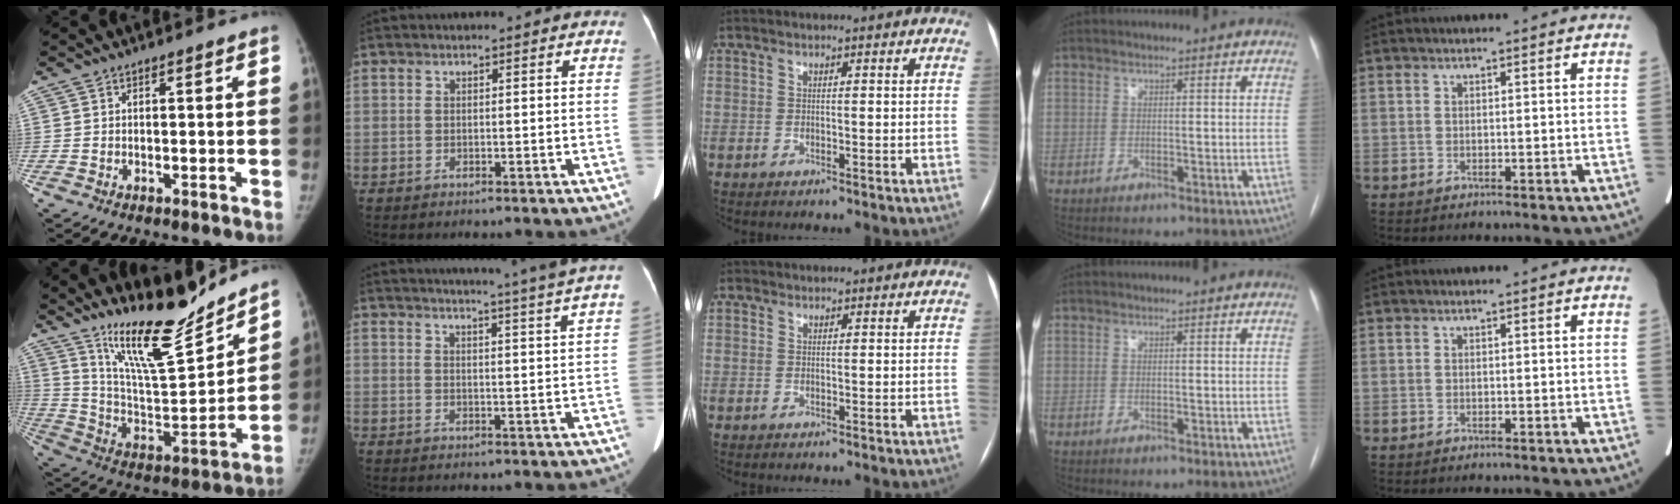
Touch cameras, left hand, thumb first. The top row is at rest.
{"thumb": {"total": 19.2, "force": [15.8, 3.8, 10.2], "torque": [-0.130, -0.112, 0.277]}, "index": {"total": 14.6, "force": [13.1, -2.5, 6.0], "torque": [-0.091, -0.050, 0.148]}}